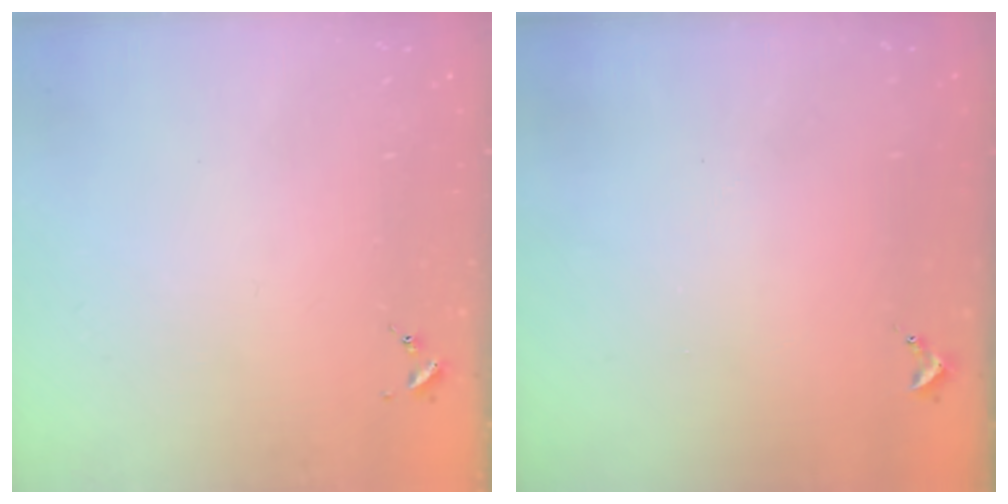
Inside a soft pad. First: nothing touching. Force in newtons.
{"total": 0.7, "press": 0.7, "slide": 0.1}